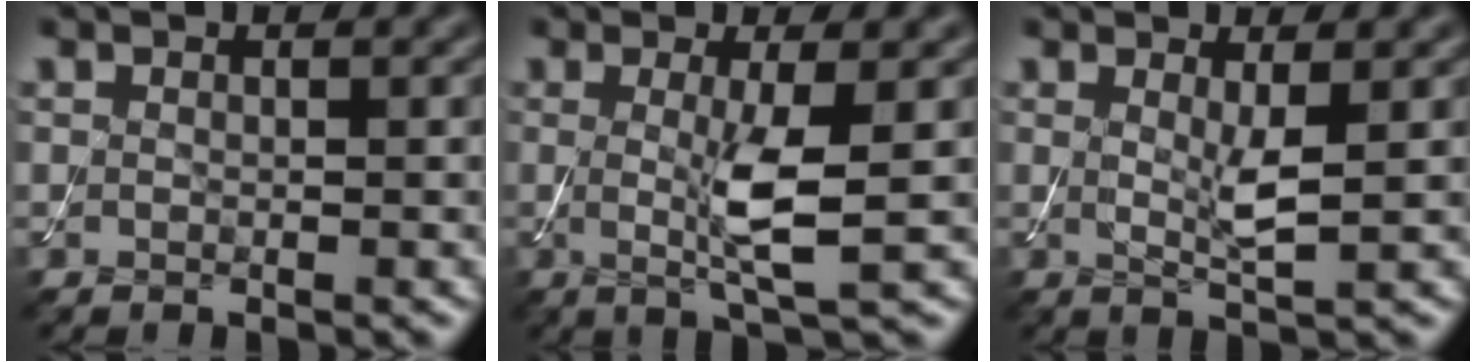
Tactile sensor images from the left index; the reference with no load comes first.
{"total": 4.0, "force": [0.0, 0.5, 4.0], "torque": [-0.079, -0.011, 0.002]}
{"total": 2.2, "force": [0.5, 0.3, 2.1], "torque": [-0.043, -0.010, 0.011]}